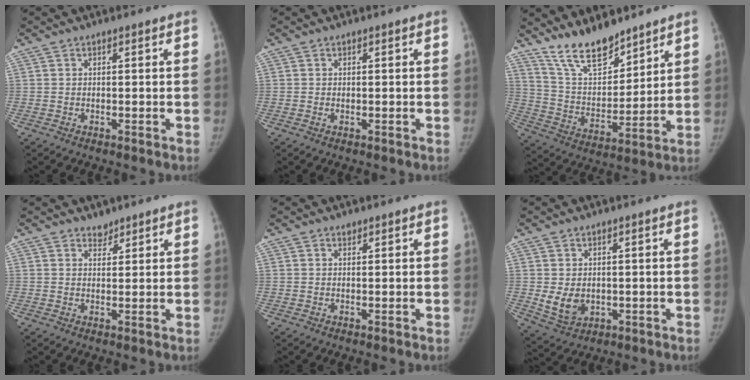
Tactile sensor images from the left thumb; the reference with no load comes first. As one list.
[{"total": 0.5, "force": [-0.1, 0.3, 0.4], "torque": [-0.009, 0.003, 0.000]}, {"total": 13.4, "force": [11.0, 4.9, 5.7], "torque": [-0.066, -0.074, 0.212]}, {"total": 1.9, "force": [1.6, 1.0, 0.0], "torque": [0.019, -0.012, 0.022]}, {"total": 0.6, "force": [0.5, 0.3, 0.1], "torque": [0.003, -0.004, 0.007]}, {"total": 5.5, "force": [-0.1, 4.2, 3.5], "torque": [-0.047, -0.012, 0.015]}]